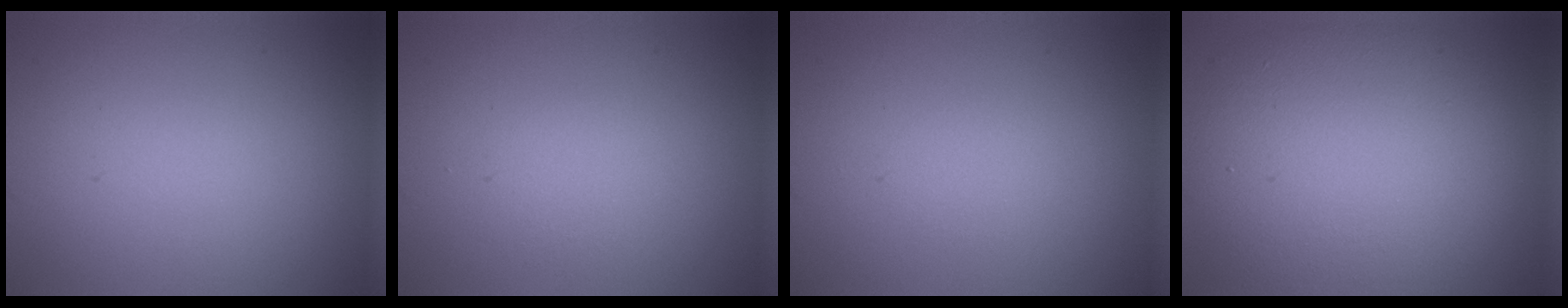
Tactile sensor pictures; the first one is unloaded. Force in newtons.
{"total": 1.3, "press": 1.3, "slide": 0.0}
{"total": 0.6, "press": 0.6, "slide": 0.1}
{"total": 10.8, "press": 10.8, "slide": 0.3}